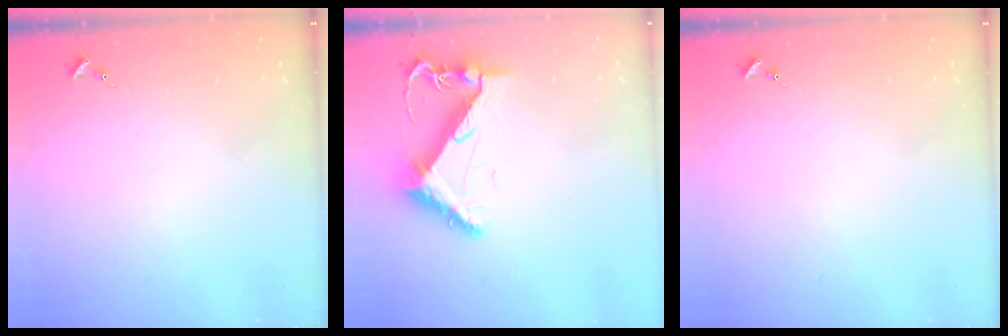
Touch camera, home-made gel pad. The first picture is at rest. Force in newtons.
{"total": 8.3, "press": 8.2, "slide": 1.0}
{"total": 0.0}